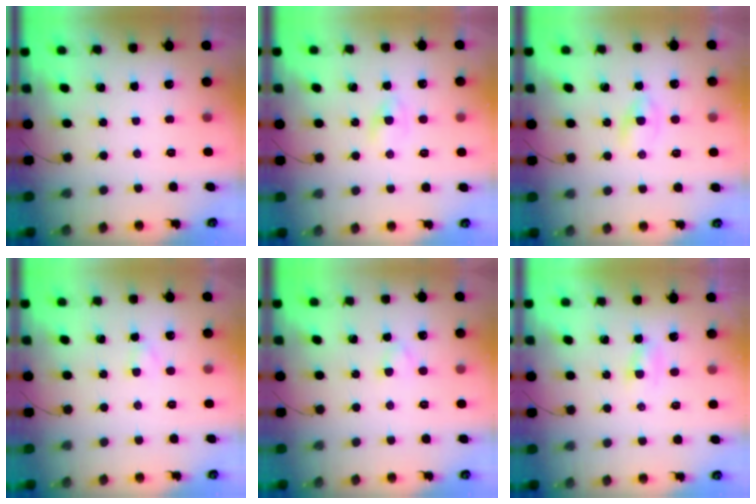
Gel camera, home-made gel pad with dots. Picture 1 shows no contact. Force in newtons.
{"total": 1.6, "press": 1.4, "slide": 0.8}
{"total": 1.9, "press": 1.7, "slide": 0.8}
{"total": 2.2, "press": 2.0, "slide": 0.9}
{"total": 2.7, "press": 2.5, "slide": 1.1}
{"total": 1.6, "press": 1.4, "slide": 0.7}